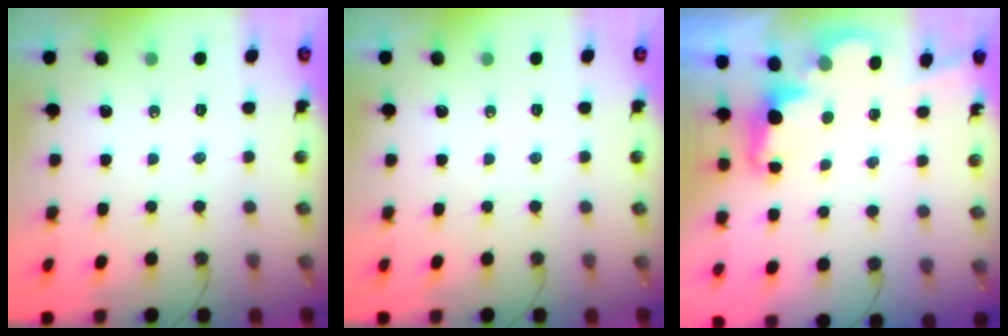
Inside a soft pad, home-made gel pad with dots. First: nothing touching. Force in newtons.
{"total": 0.0}
{"total": 2.4, "press": 2.3, "slide": 0.5}